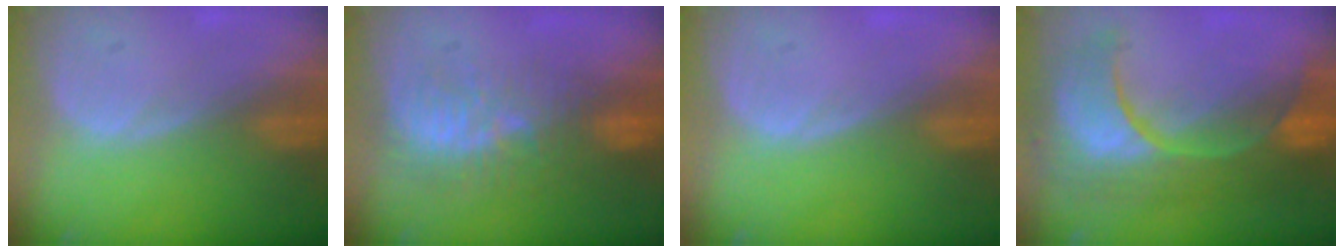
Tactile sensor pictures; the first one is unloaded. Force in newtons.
{"total": 9.4, "press": 8.8, "slide": 3.4}
{"total": 0.0}
{"total": 12.3, "press": 12.2, "slide": 1.4}